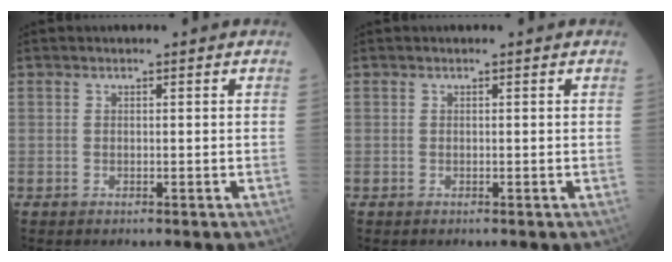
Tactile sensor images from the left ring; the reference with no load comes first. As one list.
[{"total": 0.0}]